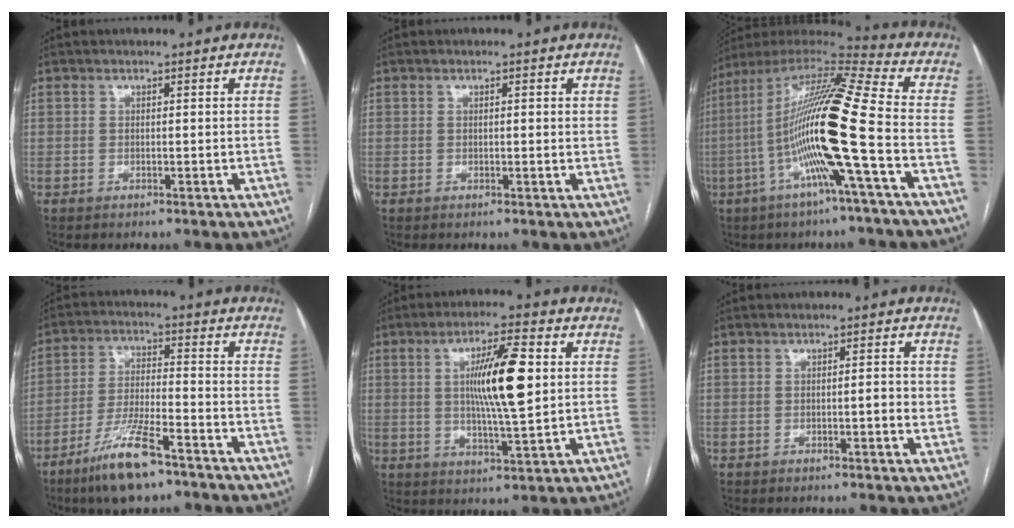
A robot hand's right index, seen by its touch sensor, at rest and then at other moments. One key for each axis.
{"total": 1.0, "fx": 0.4, "fy": 0.3, "fz": 0.9, "tx": -0.016, "ty": 0.000, "tz": 0.003}
{"total": 19.2, "fx": -4.3, "fy": -0.5, "fz": 18.7, "tx": -0.353, "ty": 0.004, "tz": -0.094}
{"total": 10.8, "fx": -7.4, "fy": 1.9, "fz": 7.7, "tx": -0.156, "ty": -0.020, "tz": -0.134}
{"total": 12.0, "fx": 2.1, "fy": 2.2, "fz": 11.6, "tx": -0.198, "ty": 0.005, "tz": 0.036}
{"total": 2.5, "fx": -0.2, "fy": 0.4, "fz": 2.5, "tx": -0.037, "ty": 0.001, "tz": -0.004}